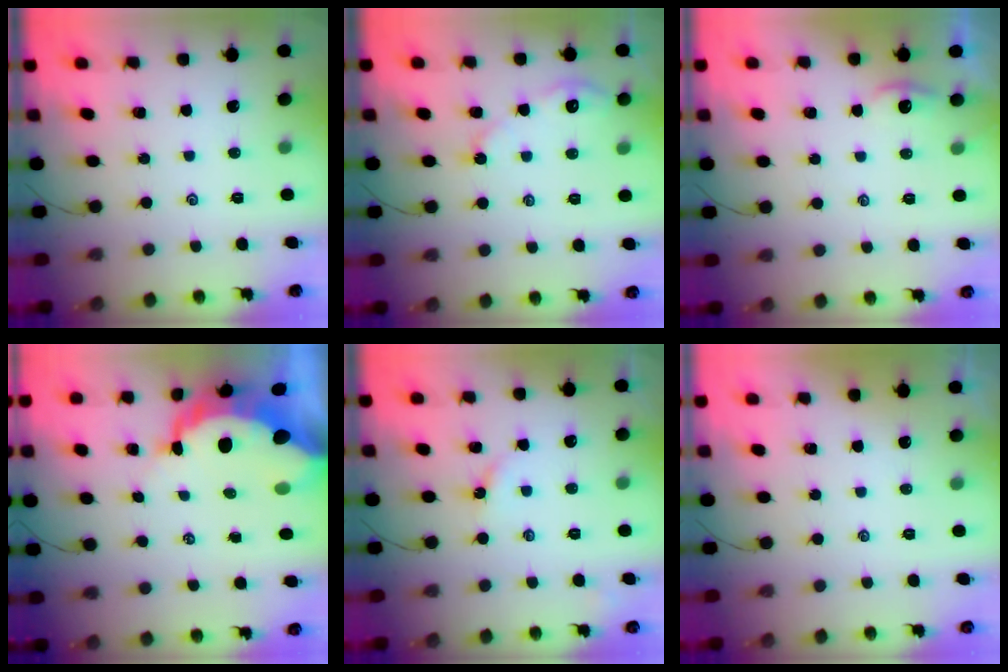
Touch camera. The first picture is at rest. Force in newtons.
{"total": 3.4, "press": 3.4, "slide": 0.4}
{"total": 2.0, "press": 2.0, "slide": 0.1}
{"total": 12.6, "press": 12.5, "slide": 1.4}
{"total": 2.1, "press": 2.1, "slide": 0.3}
{"total": 1.2, "press": 1.2, "slide": 0.3}